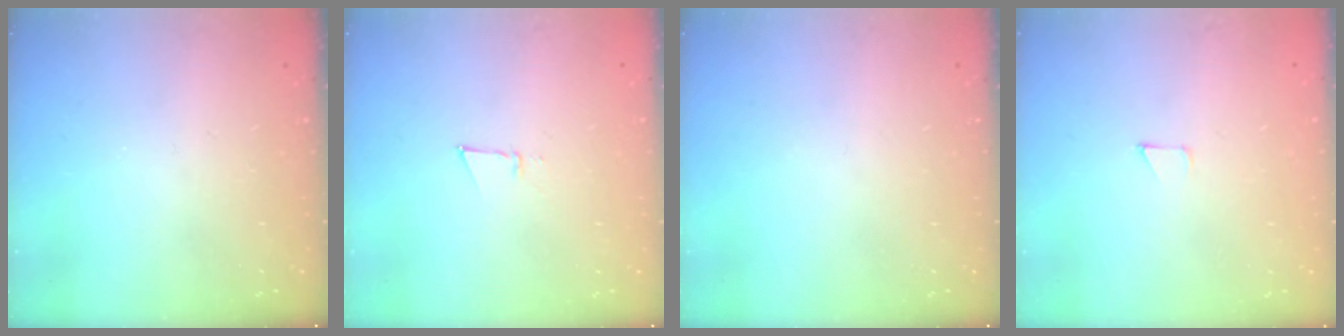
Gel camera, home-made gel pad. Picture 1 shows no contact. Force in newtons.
{"total": 3.1, "press": 3.1, "slide": 0.7}
{"total": 0.0}
{"total": 2.7, "press": 2.7, "slide": 0.2}